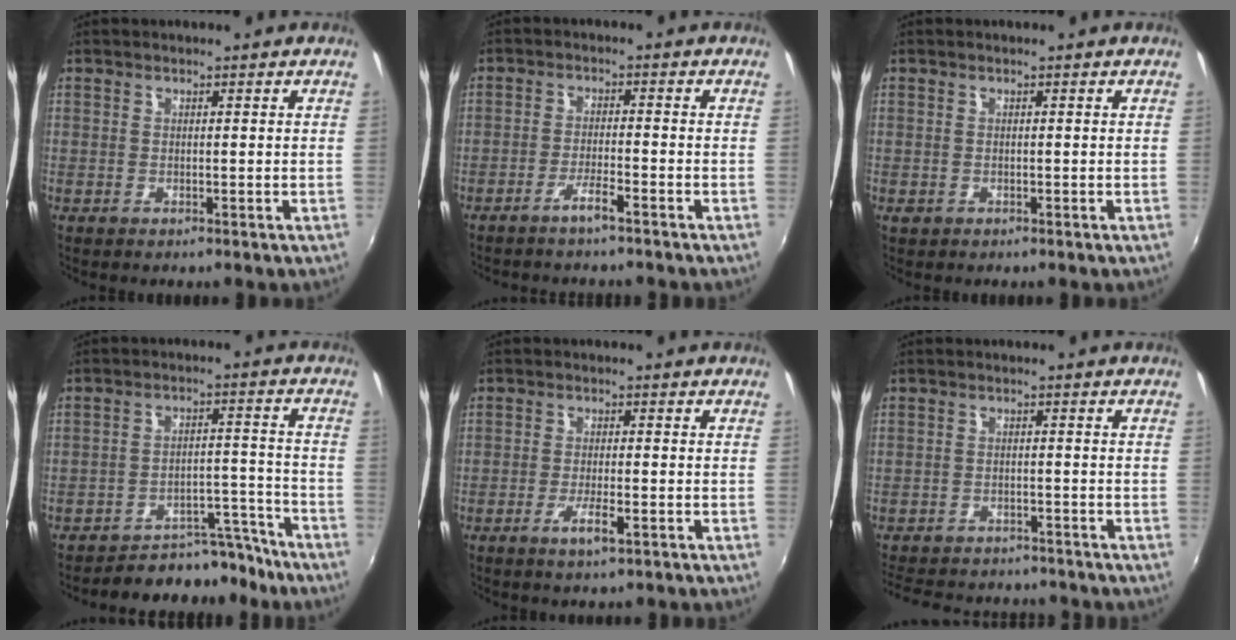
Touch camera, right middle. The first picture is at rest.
{"total": 2.9, "force": [-2.4, -0.1, 1.6], "torque": [-0.045, 0.005, -0.044]}
{"total": 0.9, "force": [-0.4, 0.8, 0.3], "torque": [-0.004, -0.003, -0.006]}
{"total": 10.9, "force": [-10.1, 3.8, 2.0], "torque": [-0.031, 0.039, -0.130]}
{"total": 3.7, "force": [-2.0, 0.5, 3.0], "torque": [-0.064, -0.006, -0.037]}
{"total": 12.3, "force": [-10.5, 4.9, 4.1], "torque": [-0.107, 0.005, -0.151]}